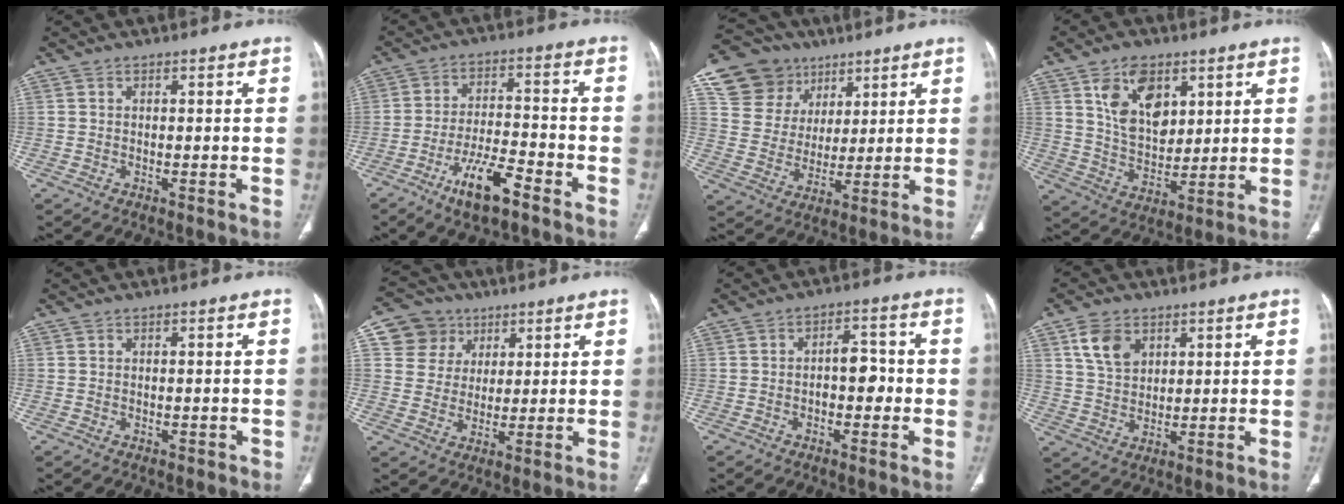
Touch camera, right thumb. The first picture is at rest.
{"total": 10.1, "force": [-6.3, 3.0, 7.3], "torque": [-0.133, 0.032, -0.107]}
{"total": 14.6, "force": [8.0, 11.6, 3.8], "torque": [-0.037, -0.011, 0.151]}
{"total": 12.3, "force": [5.5, 7.6, 8.1], "torque": [-0.107, -0.029, 0.108]}
{"total": 1.0, "force": [-0.8, 0.6, 0.3], "torque": [-0.012, 0.005, -0.007]}
{"total": 8.8, "force": [3.8, 7.8, 1.4], "torque": [0.008, -0.011, 0.068]}
{"total": 5.2, "force": [-1.0, 3.0, 4.2], "torque": [-0.044, 0.021, -0.020]}
{"total": 7.2, "force": [3.4, 4.9, 3.9], "torque": [-0.053, -0.013, 0.069]}